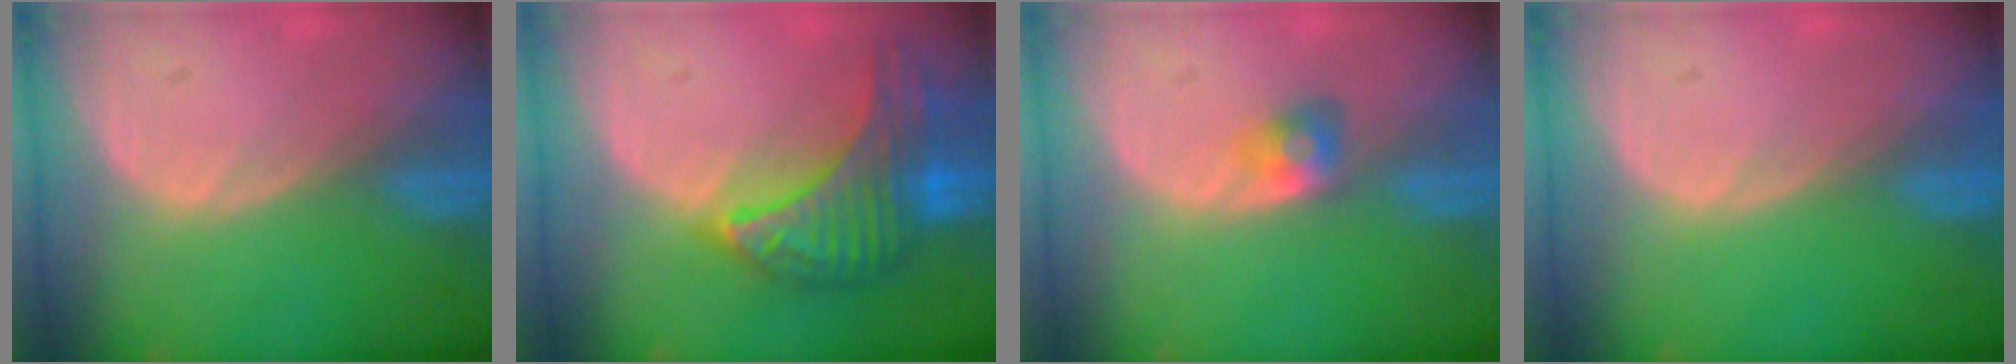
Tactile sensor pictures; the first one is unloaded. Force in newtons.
{"total": 10.0, "press": 9.9, "slide": 0.6}
{"total": 2.8, "press": 2.5, "slide": 1.2}
{"total": 0.0}